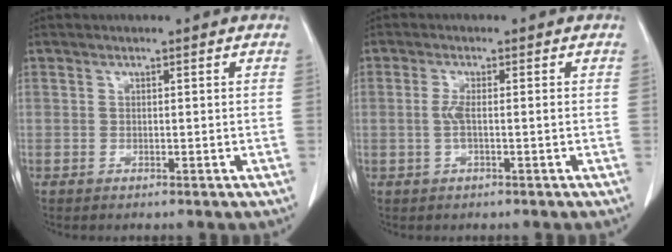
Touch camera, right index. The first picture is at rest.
{"total": 2.3, "force": [-0.3, 0.2, 2.3], "torque": [-0.051, 0.000, -0.007]}